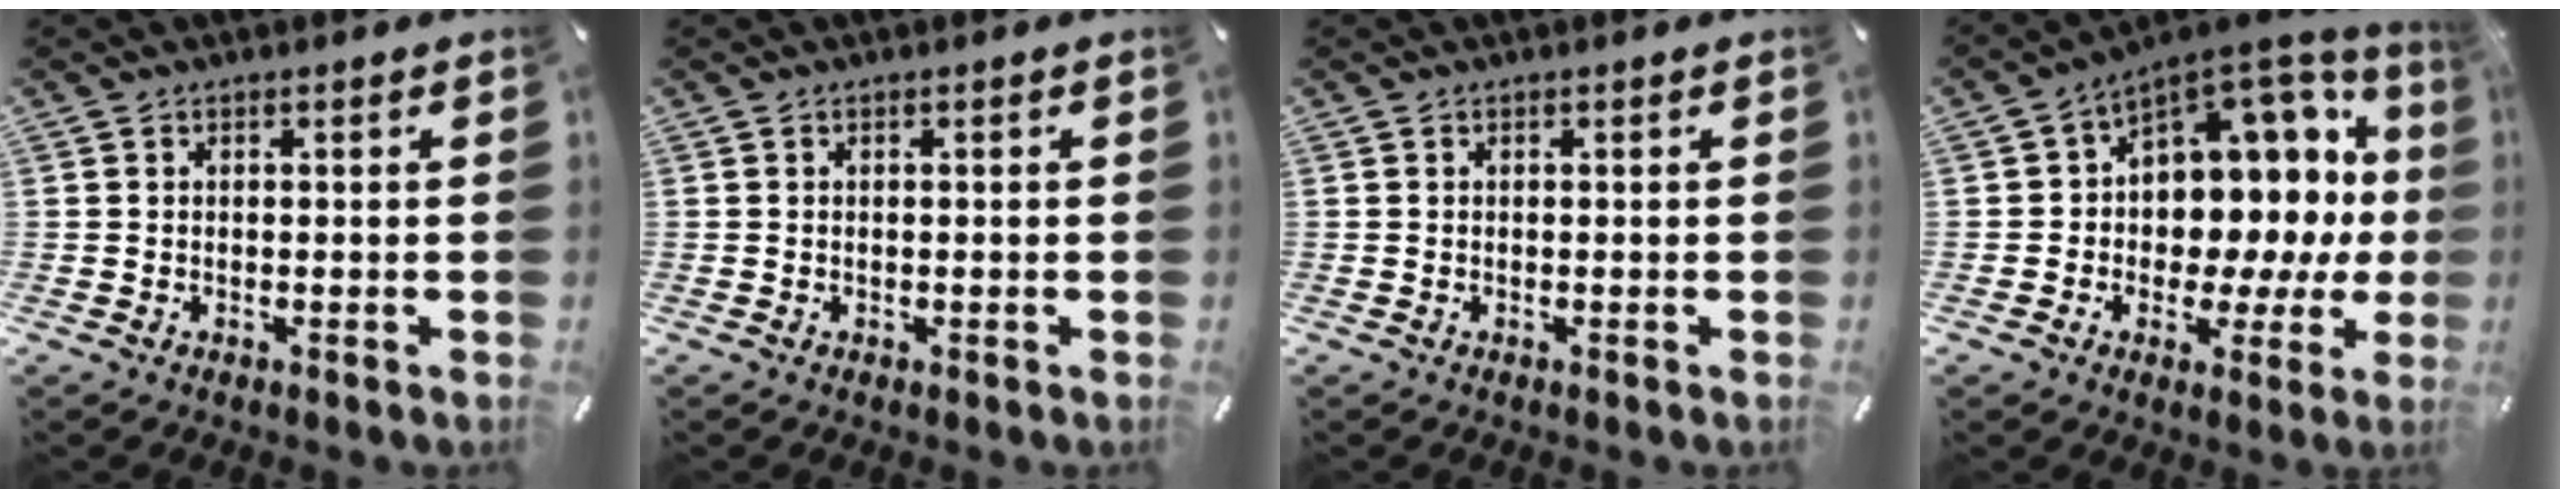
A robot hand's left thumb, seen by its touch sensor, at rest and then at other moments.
{"total": 0.0}
{"total": 0.0}
{"total": 10.8, "force": [3.0, 8.6, 5.9], "torque": [-0.058, -0.065, 0.050]}